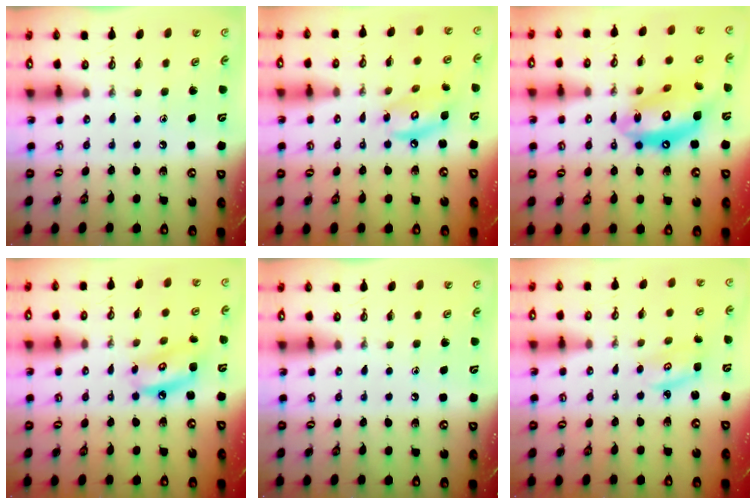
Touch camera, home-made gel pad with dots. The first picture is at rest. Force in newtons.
{"total": 9.5, "press": 9.5, "slide": 0.7}
{"total": 16.8, "press": 16.7, "slide": 1.4}
{"total": 8.9, "press": 8.8, "slide": 0.9}
{"total": 0.0}
{"total": 2.7, "press": 2.6, "slide": 0.3}